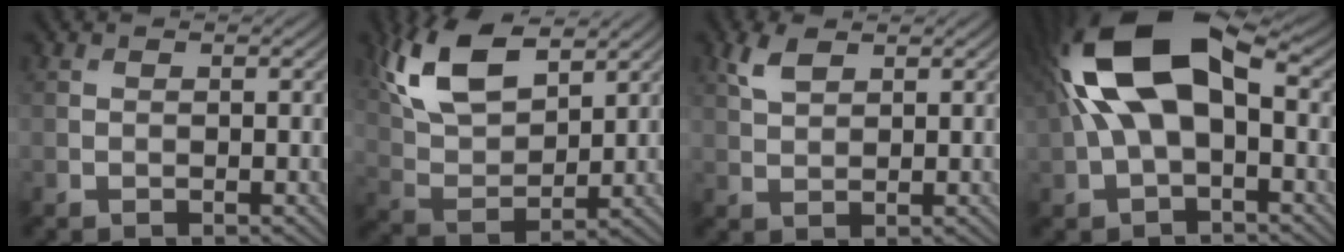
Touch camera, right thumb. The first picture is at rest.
{"total": 12.3, "force": [6.9, 5.6, 8.6], "torque": [-0.199, 0.017, 0.132]}
{"total": 3.2, "force": [1.9, 1.4, 2.1], "torque": [-0.055, 0.005, 0.041]}
{"total": 15.3, "force": [2.1, 8.2, 12.8], "torque": [-0.268, 0.020, 0.029]}